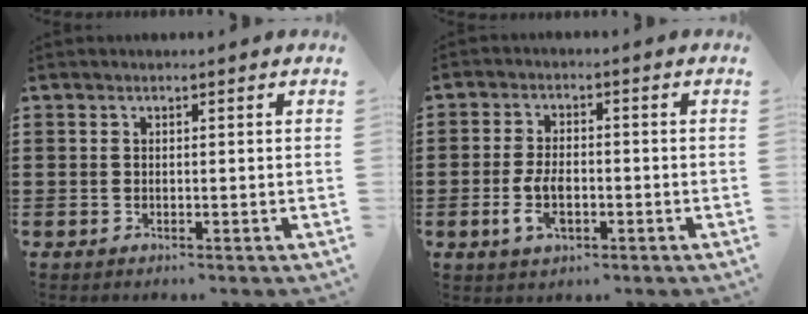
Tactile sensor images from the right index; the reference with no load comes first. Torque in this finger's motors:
{"motor_torque": [2.06, 0.00, 0.70, 0.15]}